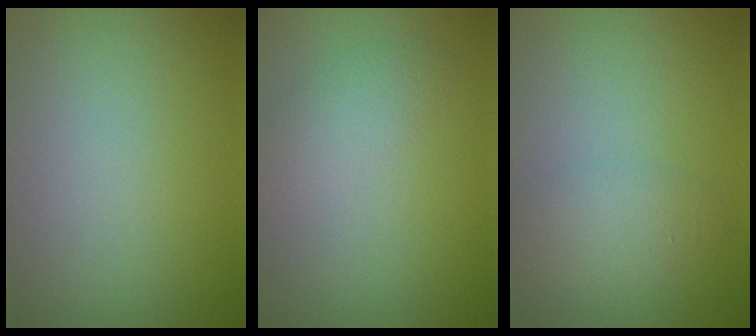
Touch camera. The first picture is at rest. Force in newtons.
{"total": 2.1, "press": 2.1, "slide": 0.1}
{"total": 2.6, "press": 2.6, "slide": 0.2}